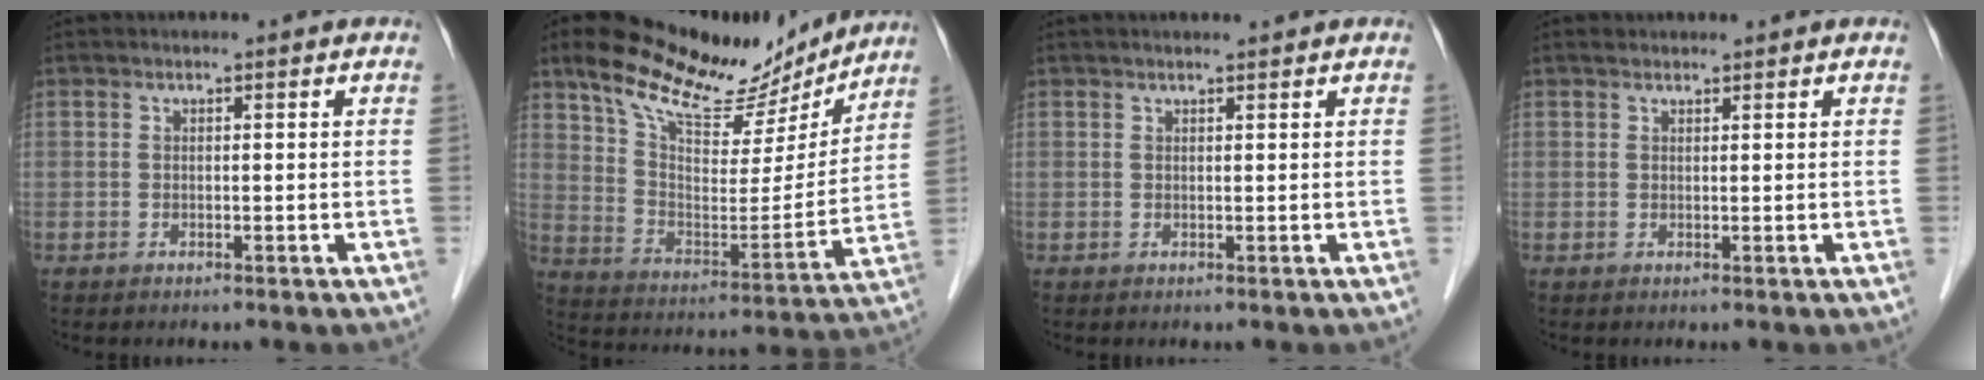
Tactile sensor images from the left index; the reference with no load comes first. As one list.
[{"total": 20.2, "force": [16.8, 5.9, 9.5], "torque": [-0.159, -0.007, 0.264]}, {"total": 1.1, "force": [1.0, 0.0, 0.3], "torque": [-0.005, 0.005, 0.017]}, {"total": 0.8, "force": [0.6, 0.5, 0.0], "torque": [-0.005, 0.002, 0.009]}]